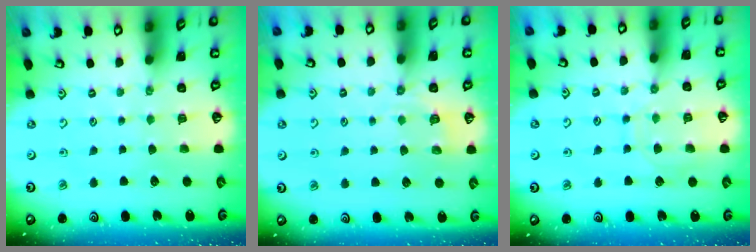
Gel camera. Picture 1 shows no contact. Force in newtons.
{"total": 4.3, "press": 3.9, "slide": 1.8}
{"total": 9.2, "press": 9.2, "slide": 0.7}